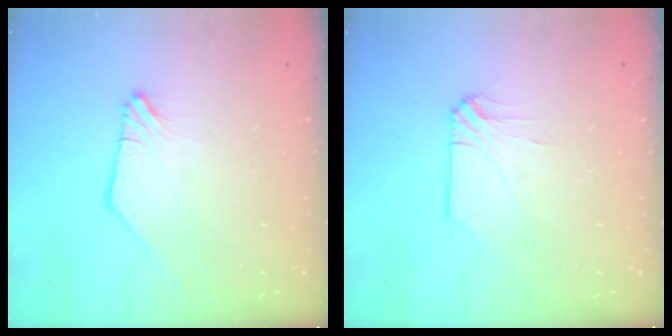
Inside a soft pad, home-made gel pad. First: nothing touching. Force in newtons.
{"total": 2.8, "press": 2.7, "slide": 0.6}